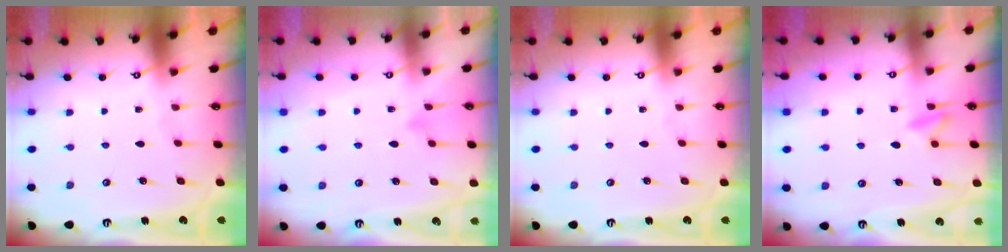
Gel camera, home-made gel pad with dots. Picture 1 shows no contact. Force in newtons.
{"total": 5.6, "press": 5.5, "slide": 0.5}
{"total": 0.0}
{"total": 9.5, "press": 9.4, "slide": 1.5}